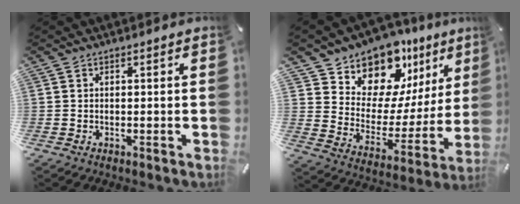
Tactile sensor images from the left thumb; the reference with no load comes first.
{"total": 13.6, "force": [12.0, 6.3, 0.8], "torque": [-0.021, -0.141, 0.215]}